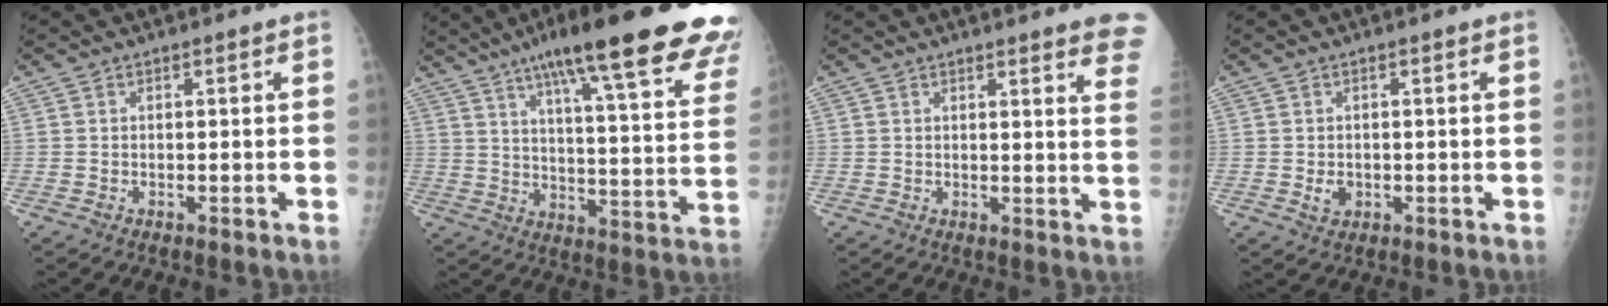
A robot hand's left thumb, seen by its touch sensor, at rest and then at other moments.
{"total": 29.8, "force": [20.1, 5.4, 21.3], "torque": [-0.261, -0.052, 0.270]}
{"total": 10.4, "force": [8.3, 1.3, 6.1], "torque": [-0.049, -0.032, 0.075]}
{"total": 2.0, "force": [-0.2, 1.7, 1.2], "torque": [-0.014, -0.001, 0.004]}